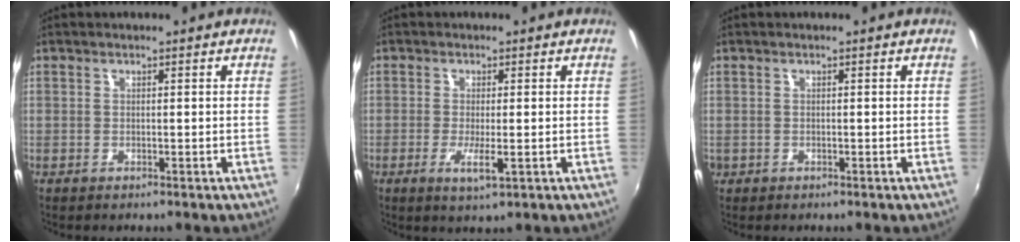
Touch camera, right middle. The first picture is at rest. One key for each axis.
{"total": 3.7, "fx": -1.1, "fy": 0.5, "fz": 3.5, "tx": -0.072, "ty": -0.010, "tz": -0.019}
{"total": 0.8, "fx": -0.3, "fy": 0.7, "fz": 0.1, "tx": -0.003, "ty": -0.003, "tz": -0.005}